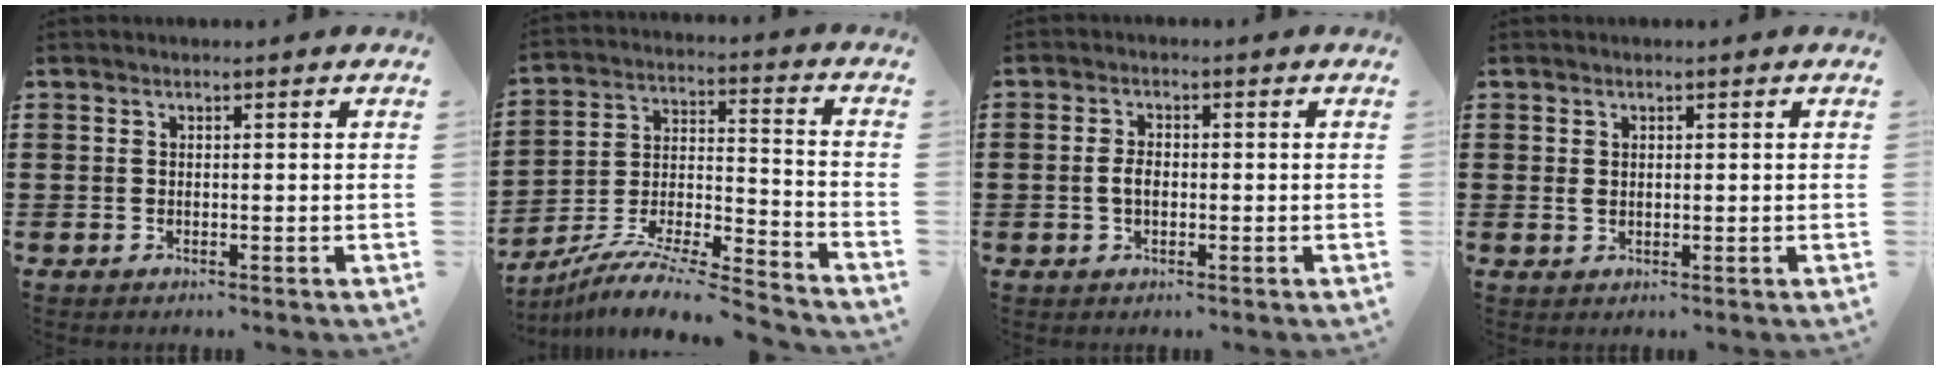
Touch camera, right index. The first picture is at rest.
{"total": 9.1, "force": [-8.6, 0.2, 3.1], "torque": [-0.049, 0.005, -0.171]}
{"total": 2.4, "force": [-0.3, 1.4, 1.9], "torque": [-0.046, 0.002, -0.009]}
{"total": 0.9, "force": [0.4, 0.7, 0.5], "torque": [-0.012, 0.006, 0.006]}